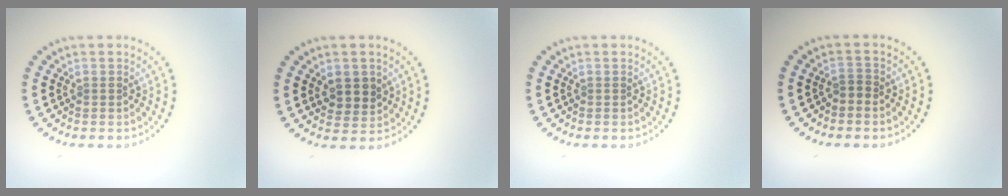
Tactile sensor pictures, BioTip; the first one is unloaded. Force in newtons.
{"total": 2.7, "press": 2.5, "slide": 0.9}
{"total": 0.0}
{"total": 1.0, "press": 0.8, "slide": 0.5}